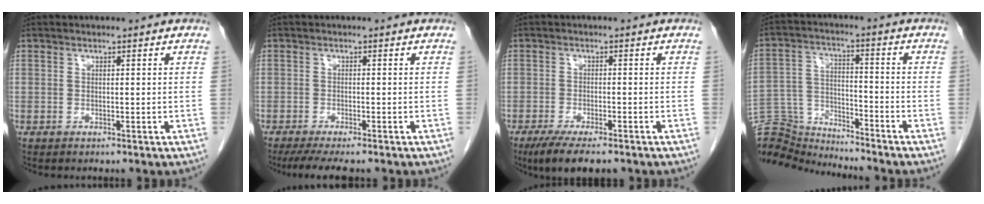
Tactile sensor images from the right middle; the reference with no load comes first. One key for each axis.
{"total": 6.8, "fx": -5.6, "fy": 1.0, "fz": 3.7, "tx": -0.052, "ty": -0.013, "tz": -0.086}
{"total": 7.9, "fx": -5.9, "fy": 1.8, "fz": 4.9, "tx": -0.076, "ty": -0.015, "tz": -0.091}
{"total": 11.4, "fx": -11.4, "fy": 0.2, "fz": -0.2, "tx": -0.004, "ty": 0.030, "tz": -0.211}